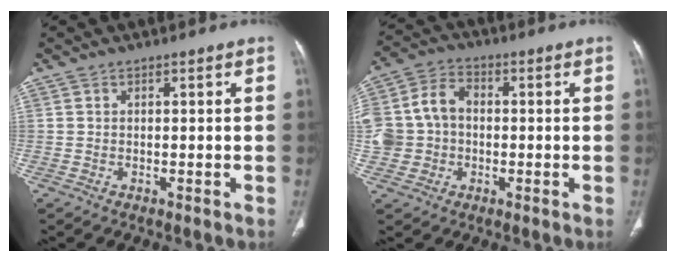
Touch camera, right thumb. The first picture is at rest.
{"total": 11.3, "force": [-0.3, 9.6, 6.0], "torque": [-0.110, 0.036, -0.010]}